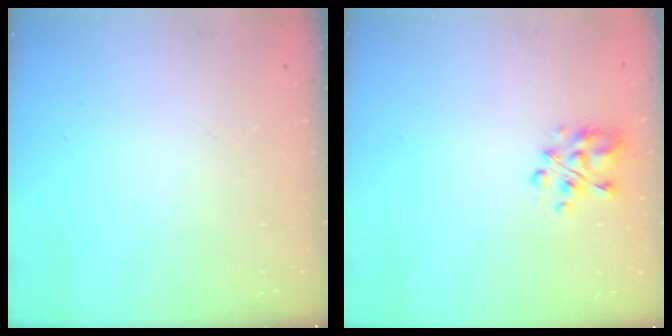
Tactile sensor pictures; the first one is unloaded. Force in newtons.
{"total": 6.4, "press": 6.2, "slide": 1.3}